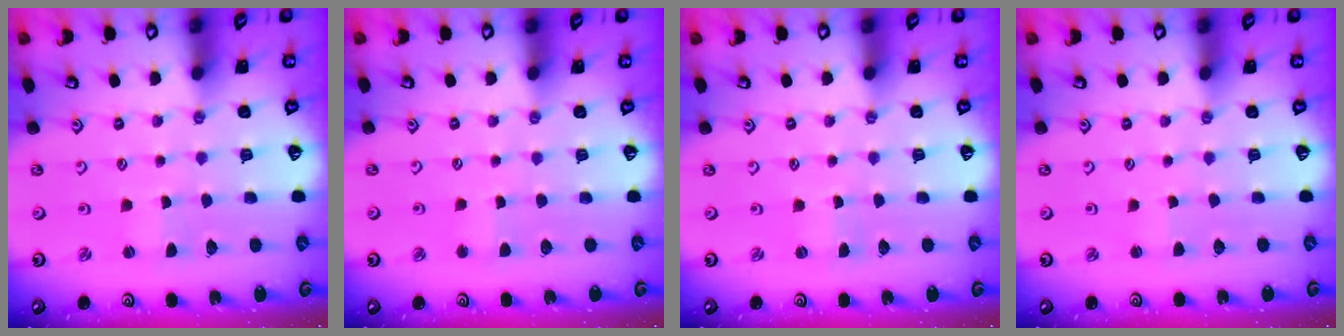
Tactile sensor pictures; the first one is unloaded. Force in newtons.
{"total": 2.3, "press": 2.3, "slide": 0.2}
{"total": 0.0}
{"total": 1.5, "press": 1.5, "slide": 0.1}